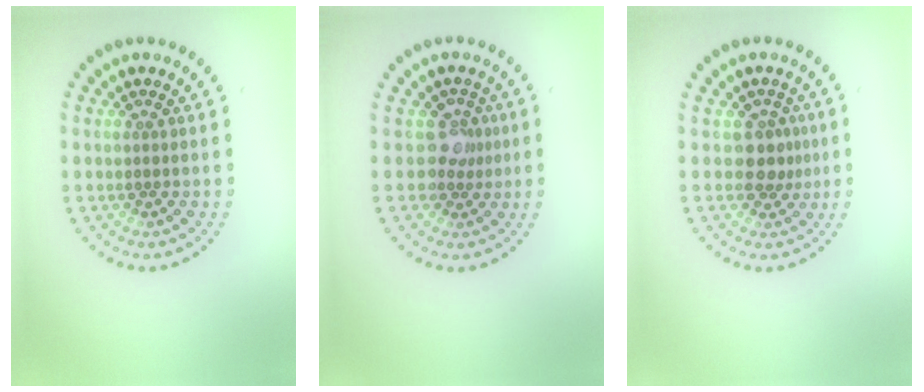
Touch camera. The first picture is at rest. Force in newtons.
{"total": 2.0, "press": 1.5, "slide": 1.4}
{"total": 2.2, "press": 1.8, "slide": 1.3}